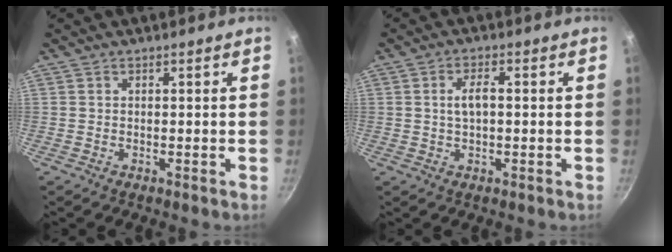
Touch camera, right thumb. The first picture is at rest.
{"total": 3.9, "force": [0.2, 1.8, 3.4], "torque": [-0.061, 0.014, 0.003]}